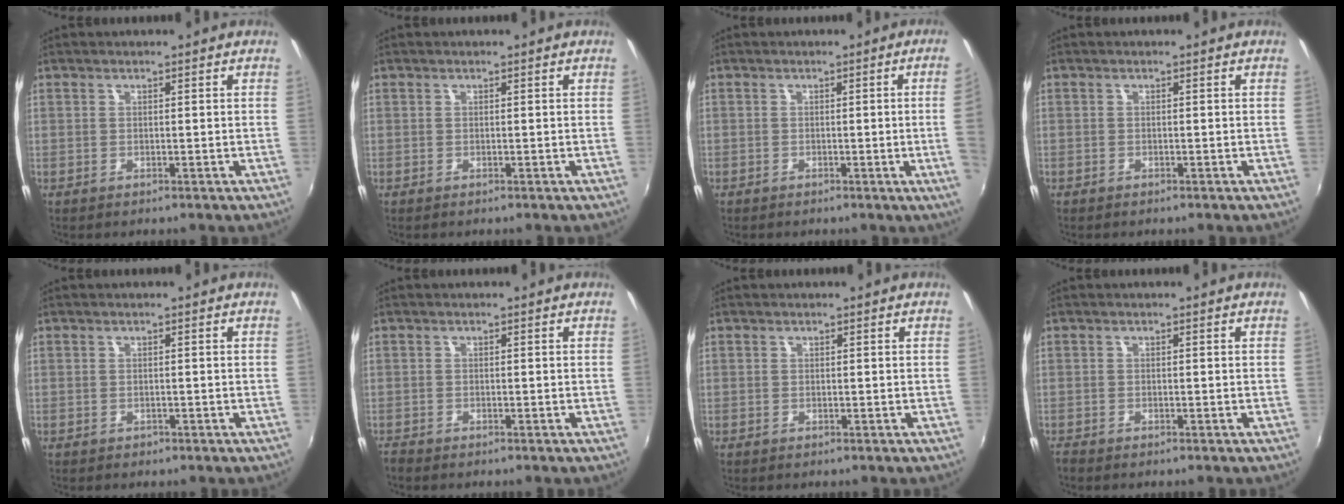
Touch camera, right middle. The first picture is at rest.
{"total": 0.0}
{"total": 4.1, "force": [0.0, -1.6, 3.7], "torque": [-0.057, -0.010, 0.004]}
{"total": 0.7, "force": [-0.5, 0.5, -0.1], "torque": [-0.002, 0.003, -0.007]}
{"total": 0.7, "force": [-0.5, 0.5, 0.1], "torque": [-0.003, -0.002, -0.006]}
{"total": 1.3, "force": [-1.3, 0.3, 0.2], "torque": [-0.008, -0.008, -0.028]}
{"total": 0.0}
{"total": 1.0, "force": [-1.0, 0.2, 0.1], "torque": [-0.007, -0.007, -0.022]}